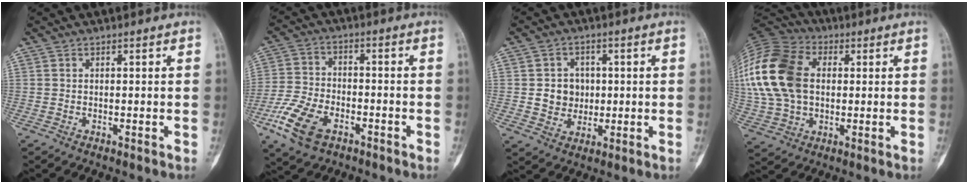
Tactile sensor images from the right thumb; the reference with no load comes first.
{"total": 11.4, "force": [-5.8, 6.5, 7.3], "torque": [-0.147, 0.015, -0.111]}
{"total": 6.4, "force": [0.3, 5.8, 2.8], "torque": [-0.014, 0.003, 0.008]}
{"total": 21.8, "force": [2.8, 14.9, 15.7], "torque": [-0.345, 0.011, 0.051]}